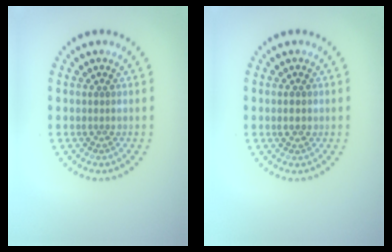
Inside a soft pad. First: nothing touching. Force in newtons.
{"total": 1.4, "press": 1.4, "slide": 0.0}